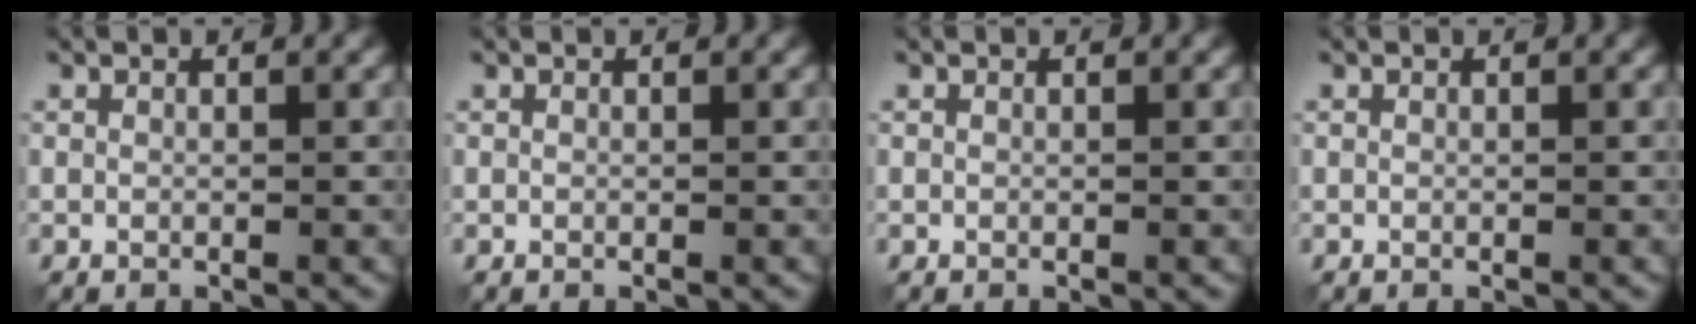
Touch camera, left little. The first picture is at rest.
{"total": 0.0}
{"total": 0.0}
{"total": 0.0}